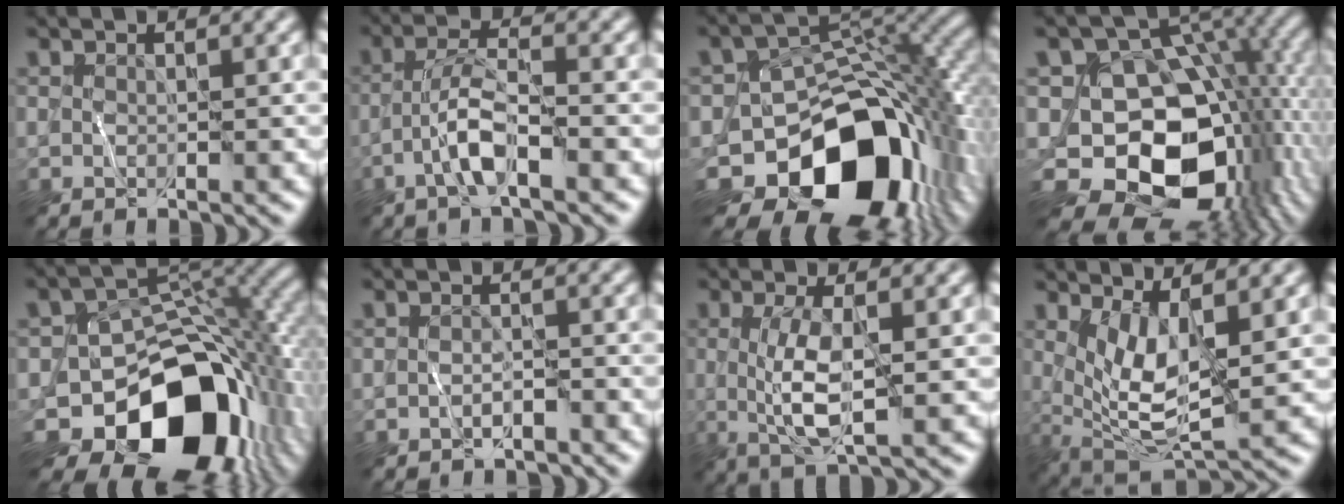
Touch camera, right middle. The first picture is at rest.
{"total": 3.8, "force": [-1.9, 0.6, 3.2], "torque": [-0.064, 0.010, -0.044]}
{"total": 15.3, "force": [-7.5, 10.2, 8.7], "torque": [-0.122, -0.026, -0.114]}
{"total": 14.6, "force": [-3.6, 10.9, 9.0], "torque": [-0.126, -0.038, -0.054]}
{"total": 14.9, "force": [-6.8, 10.2, 8.5], "torque": [-0.114, -0.023, -0.105]}
{"total": 1.1, "force": [-1.0, 0.3, 0.3], "torque": [-0.002, 0.003, -0.019]}
{"total": 4.2, "force": [0.3, 0.9, 4.1], "torque": [-0.088, -0.007, 0.007]}
{"total": 5.4, "force": [1.3, 1.9, 4.9], "torque": [-0.098, -0.018, 0.029]}